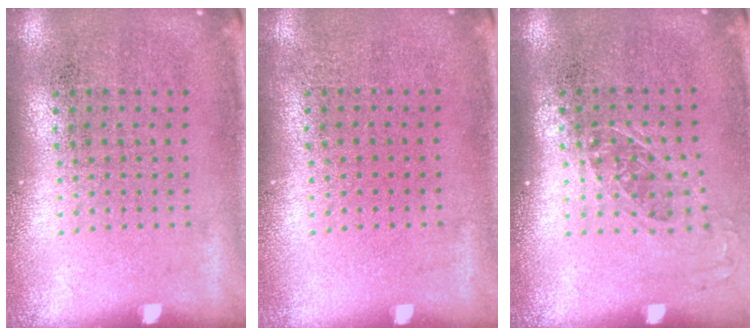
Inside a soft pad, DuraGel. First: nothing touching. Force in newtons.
{"total": 0.0}
{"total": 1.2, "press": 0.9, "slide": 0.7}